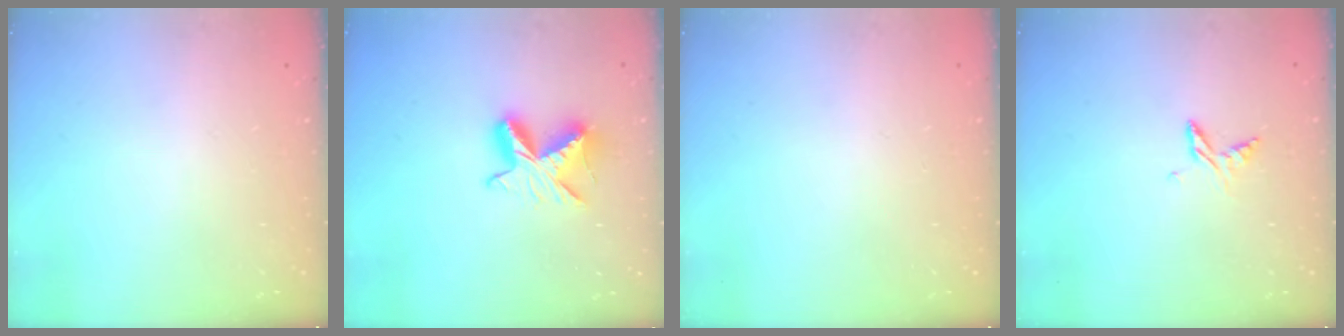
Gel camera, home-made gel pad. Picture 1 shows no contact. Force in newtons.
{"total": 9.7, "press": 9.7, "slide": 0.6}
{"total": 0.0}
{"total": 6.9, "press": 6.8, "slide": 0.6}